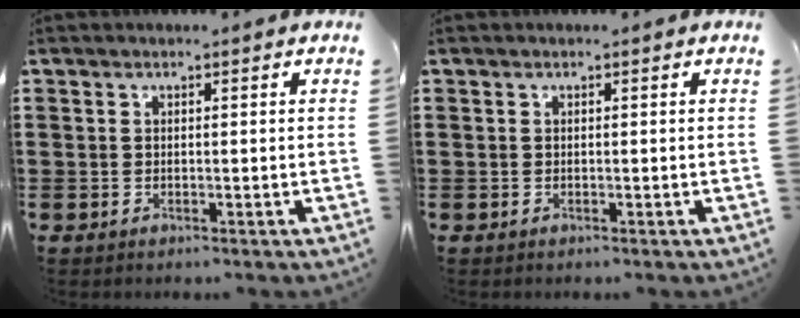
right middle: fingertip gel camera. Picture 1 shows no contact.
{"total": 0.0}